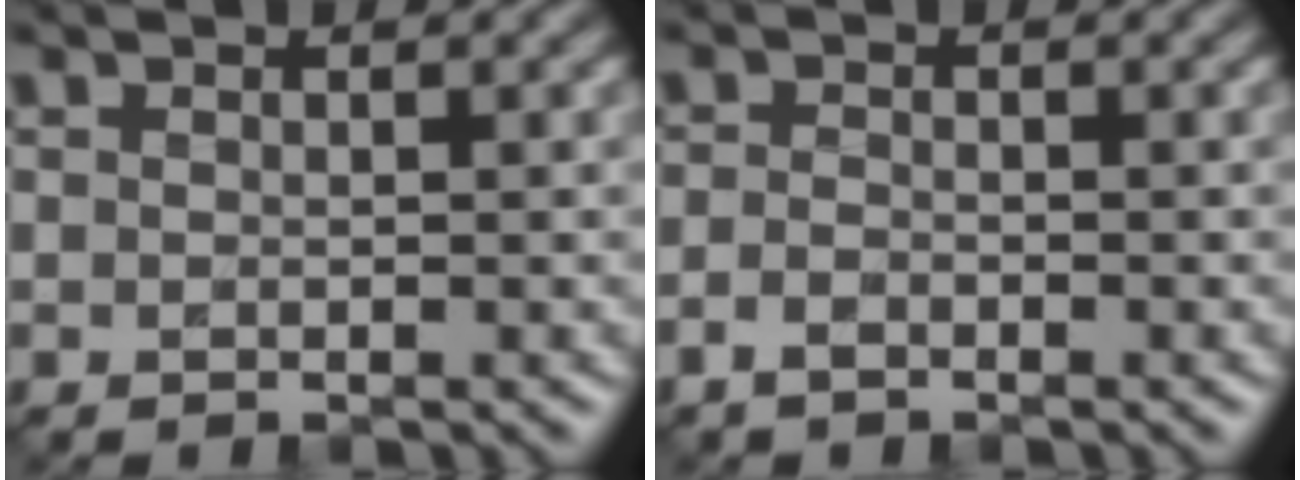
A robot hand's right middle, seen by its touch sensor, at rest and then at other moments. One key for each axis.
{"total": 1.3, "fx": -0.9, "fy": 0.6, "fz": 0.8, "tx": -0.018, "ty": -0.002, "tz": -0.021}